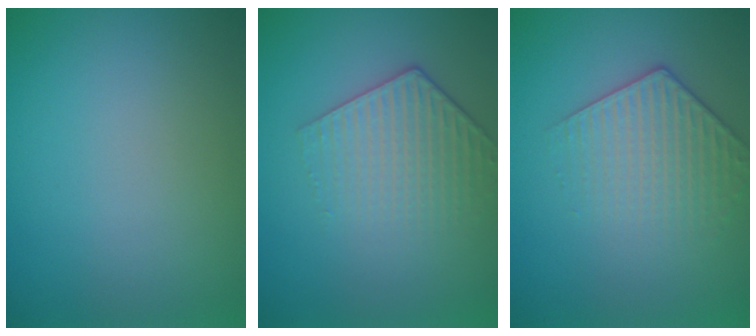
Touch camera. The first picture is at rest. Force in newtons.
{"total": 3.5, "press": 2.9, "slide": 2.0}
{"total": 3.1, "press": 3.0, "slide": 1.0}